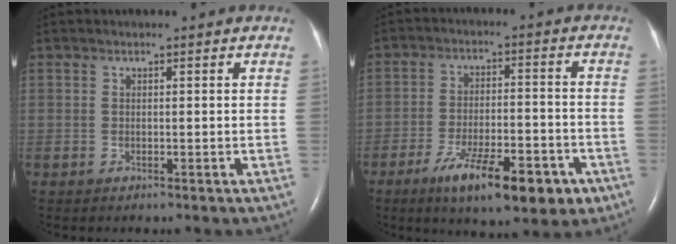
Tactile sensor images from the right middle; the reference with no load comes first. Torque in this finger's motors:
{"motor_torque": [1.26, -0.88, 0.27, 0.12]}